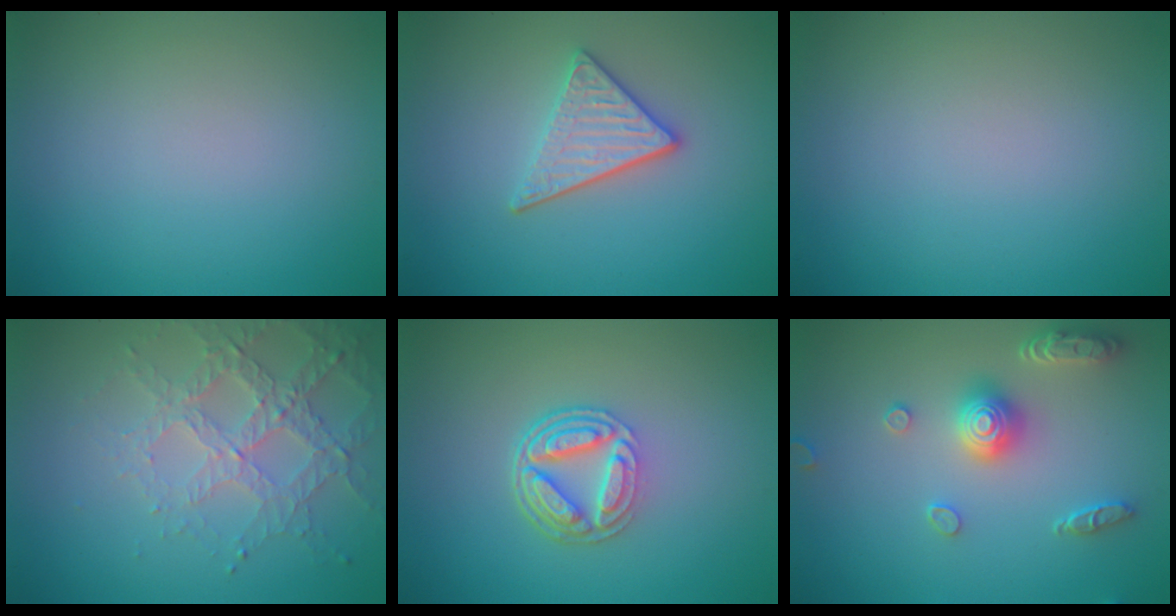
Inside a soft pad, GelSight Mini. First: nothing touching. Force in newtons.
{"total": 3.2, "press": 2.9, "slide": 1.4}
{"total": 0.0}
{"total": 3.4, "press": 3.4, "slide": 0.6}
{"total": 4.8, "press": 3.4, "slide": 3.4}
{"total": 4.1, "press": 3.7, "slide": 1.8}